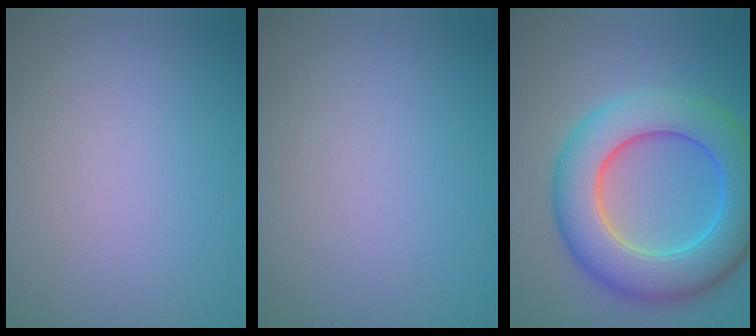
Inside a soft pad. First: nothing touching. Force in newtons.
{"total": 0.0}
{"total": 9.4, "press": 9.4, "slide": 0.3}